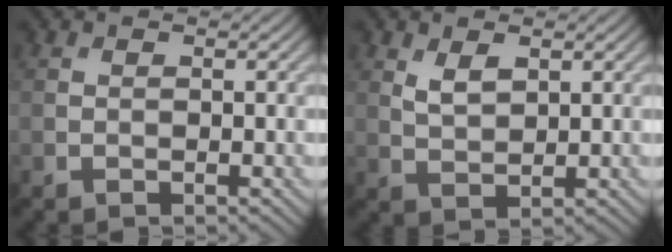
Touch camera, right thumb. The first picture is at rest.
{"total": 2.7, "force": [1.4, 1.3, 1.9], "torque": [-0.044, -0.004, 0.033]}